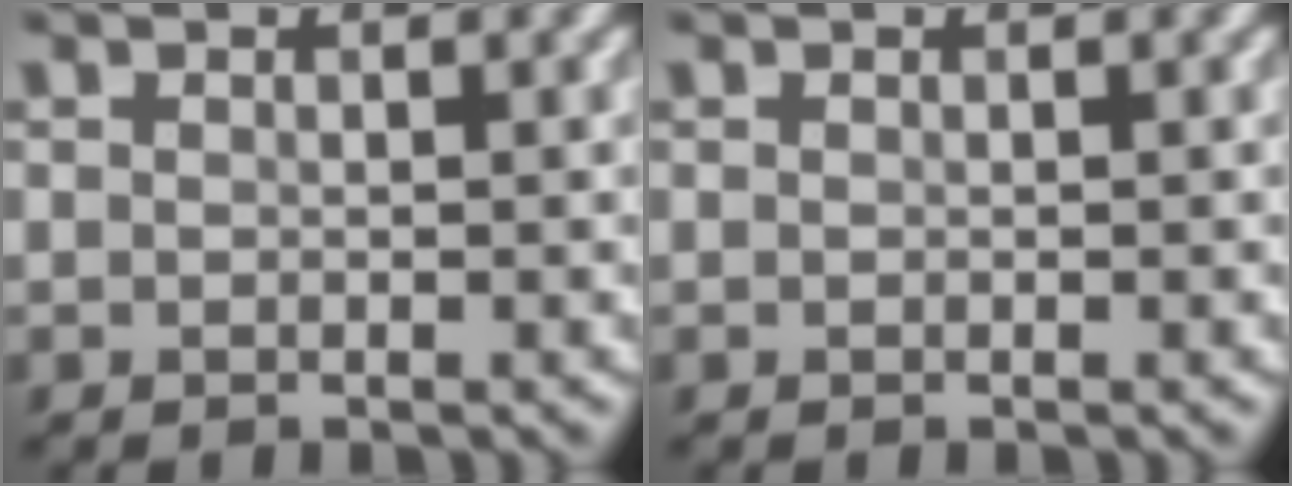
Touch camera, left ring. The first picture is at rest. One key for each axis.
{"total": 0.0}